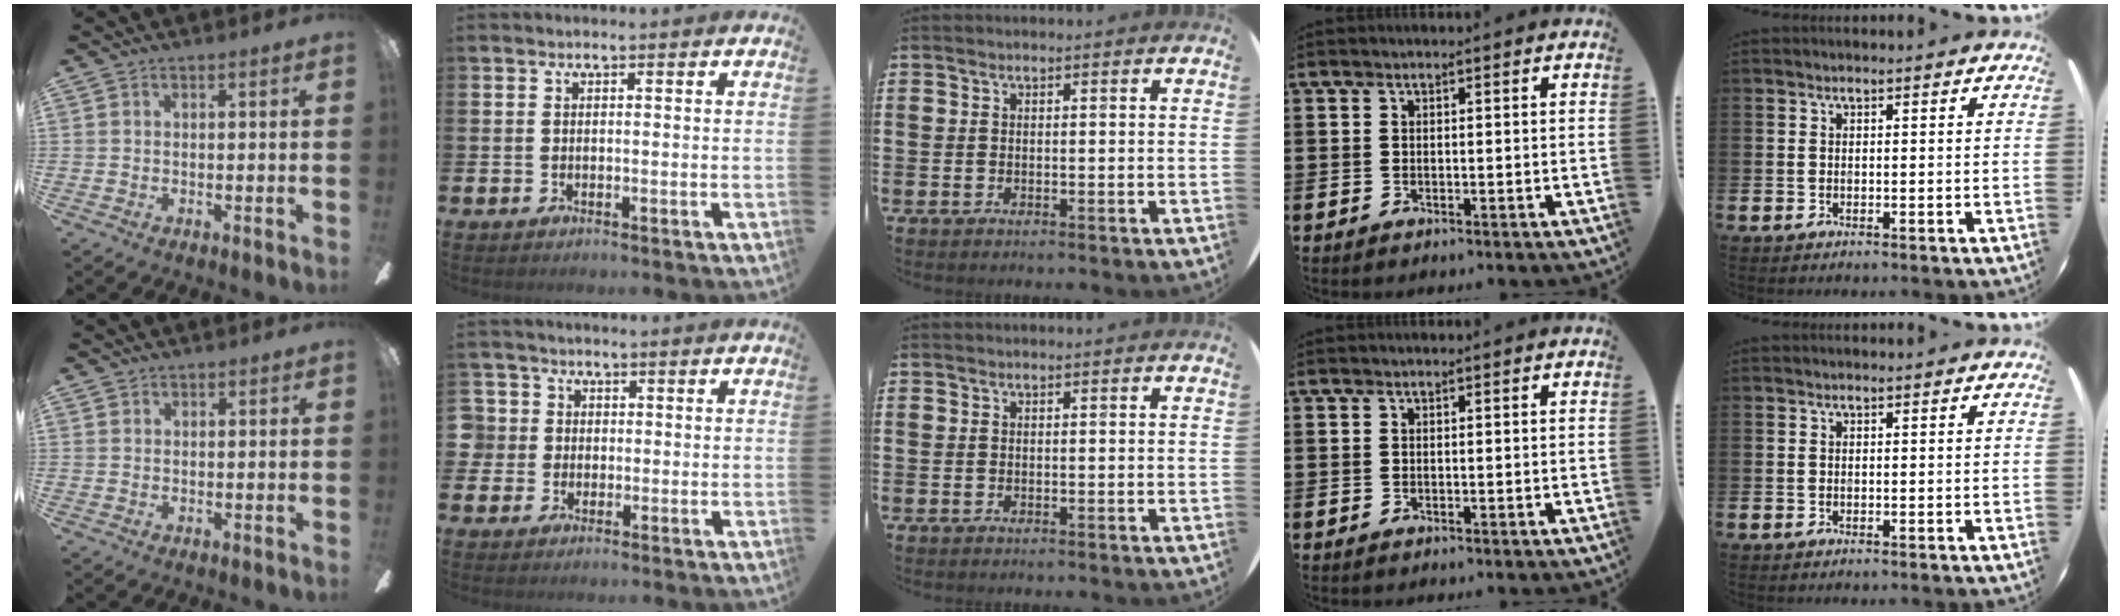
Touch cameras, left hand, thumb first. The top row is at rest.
{"thumb": {"total": 0.7, "force": [0.6, 0.4, -0.1], "torque": [0.003, 0.003, 0.010]}, "index": {"total": 3.5, "force": [0.5, 3.5, 0.1], "torque": [-0.006, 0.009, 0.003]}}